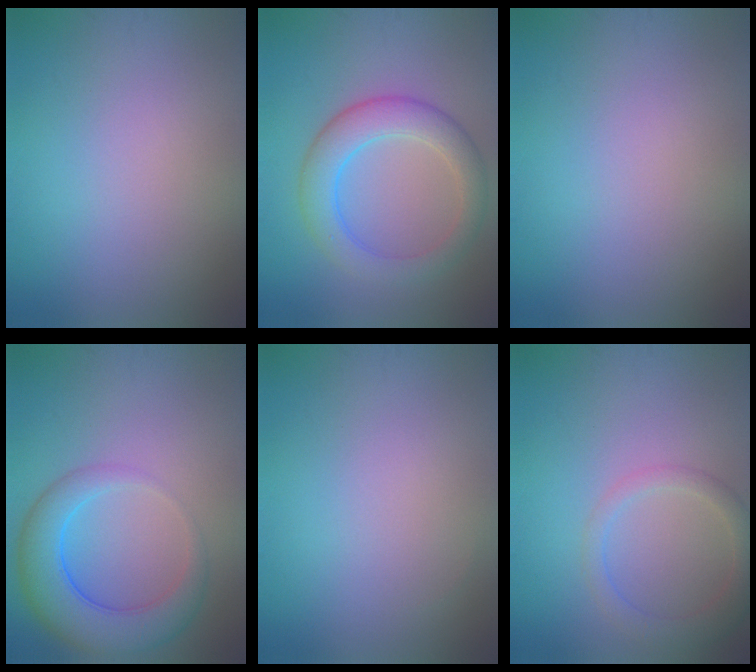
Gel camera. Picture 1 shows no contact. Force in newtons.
{"total": 5.0, "press": 5.0, "slide": 0.1}
{"total": 0.0}
{"total": 6.2, "press": 6.2, "slide": 0.4}
{"total": 0.0}
{"total": 2.7, "press": 2.7, "slide": 0.1}